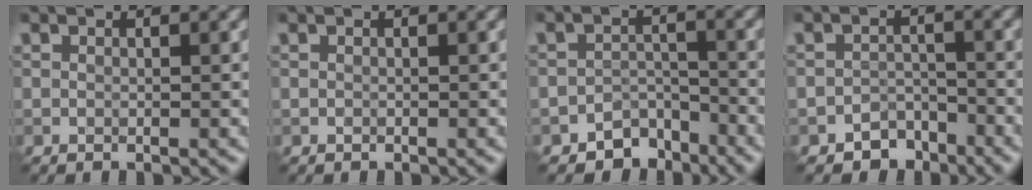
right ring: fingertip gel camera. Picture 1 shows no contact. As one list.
[{"total": 0.0}, {"total": 3.2, "force": [-2.6, 1.8, 0.5], "torque": [0.009, 0.004, -0.045]}, {"total": 2.5, "force": [-2.0, 1.4, 0.3], "torque": [0.008, 0.006, -0.035]}]